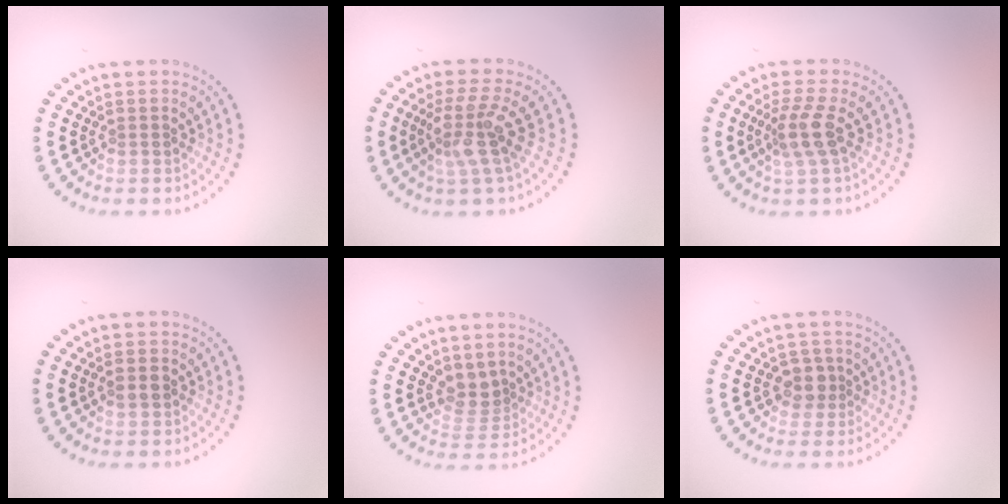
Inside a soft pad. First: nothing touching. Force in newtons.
{"total": 3.8, "press": 2.8, "slide": 2.5}
{"total": 2.9, "press": 2.2, "slide": 1.9}
{"total": 1.3, "press": 1.3, "slide": 0.1}
{"total": 2.3, "press": 1.8, "slide": 1.4}
{"total": 2.0, "press": 1.7, "slide": 1.0}